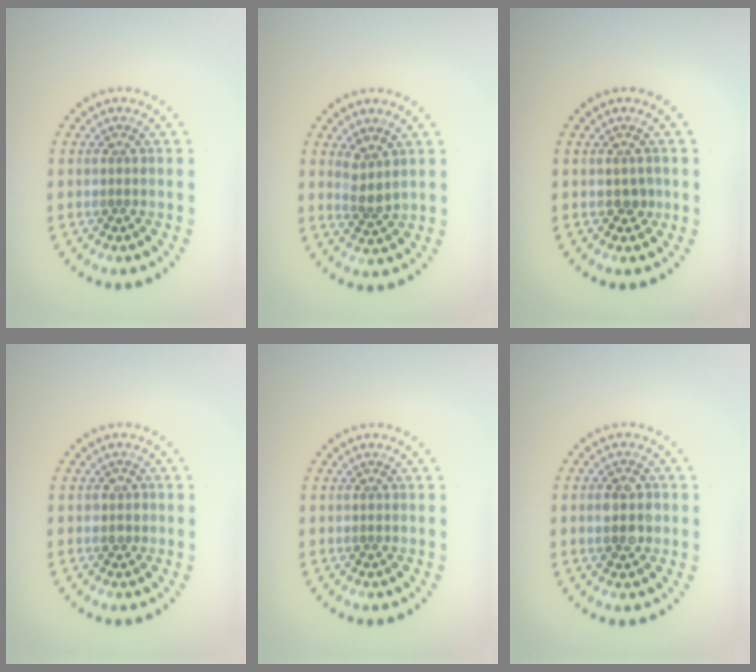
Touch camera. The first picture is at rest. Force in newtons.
{"total": 2.0, "press": 1.5, "slide": 1.4}
{"total": 1.0, "press": 1.0, "slide": 0.3}
{"total": 1.0, "press": 0.9, "slide": 0.5}
{"total": 0.0}
{"total": 2.8, "press": 2.8, "slide": 0.2}